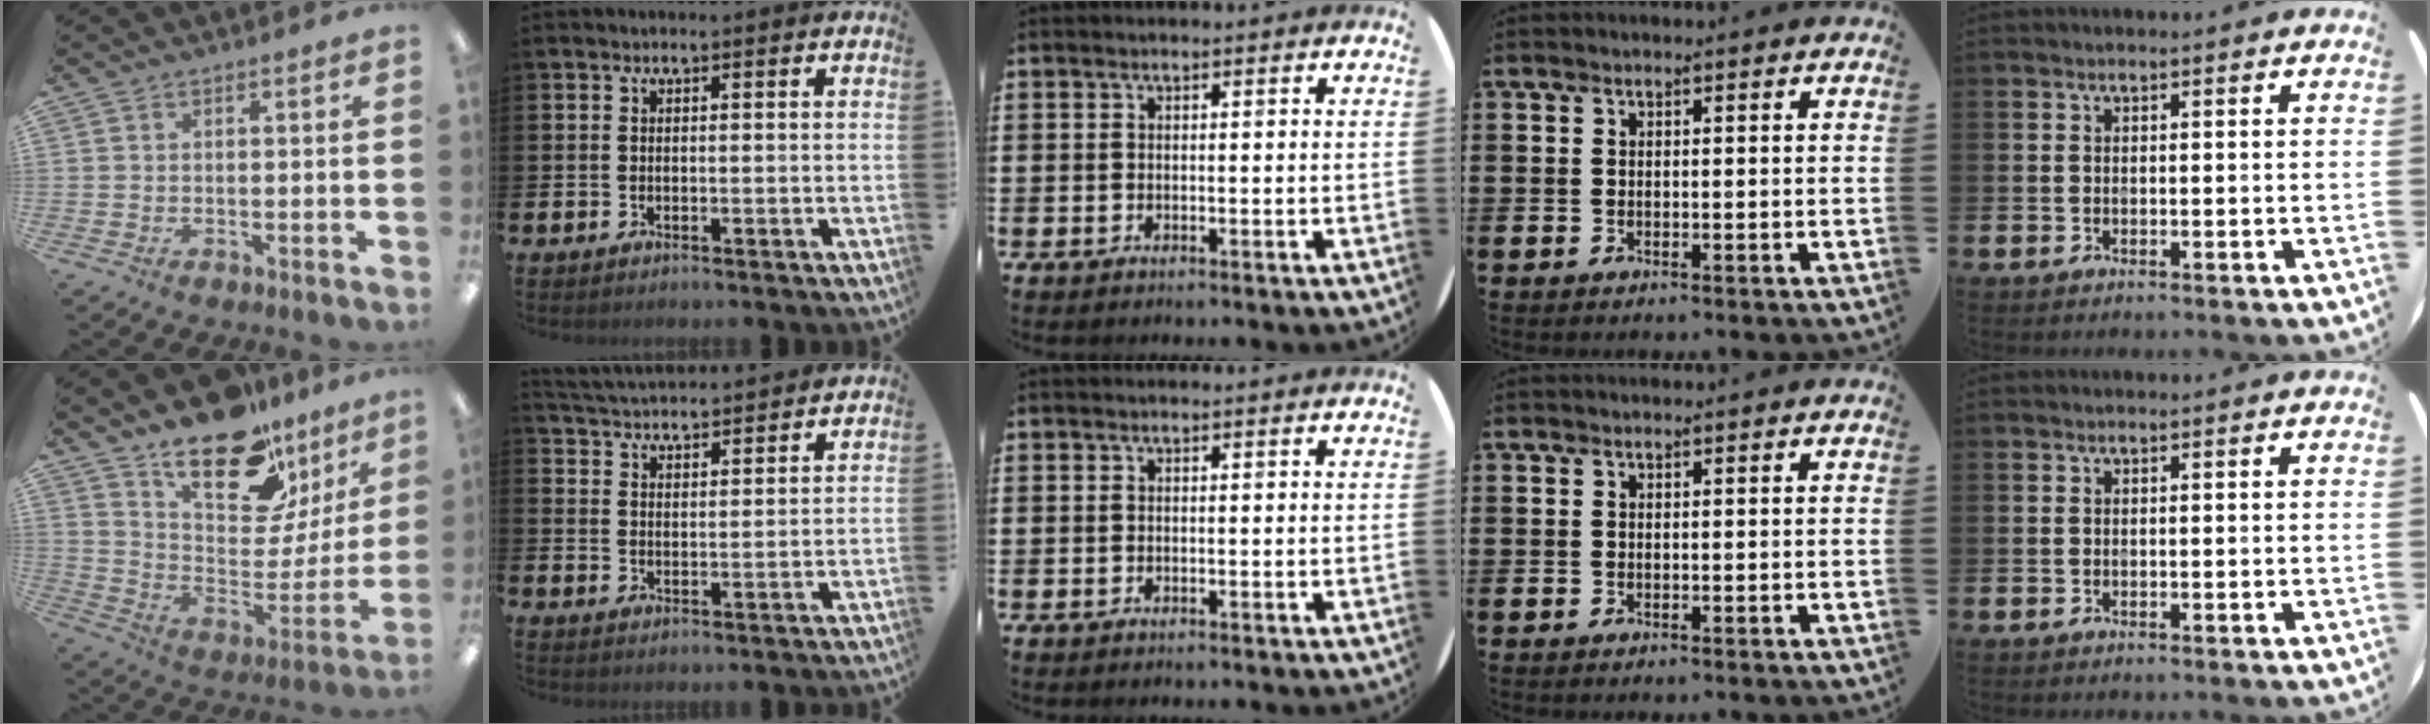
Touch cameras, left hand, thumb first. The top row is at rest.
{"thumb": {"total": 19.7, "force": [15.0, 8.9, 9.3], "torque": [-0.145, -0.110, 0.262]}, "index": {"total": 4.3, "force": [4.3, 0.4, -0.2], "torque": [-0.020, -0.032, 0.076]}}